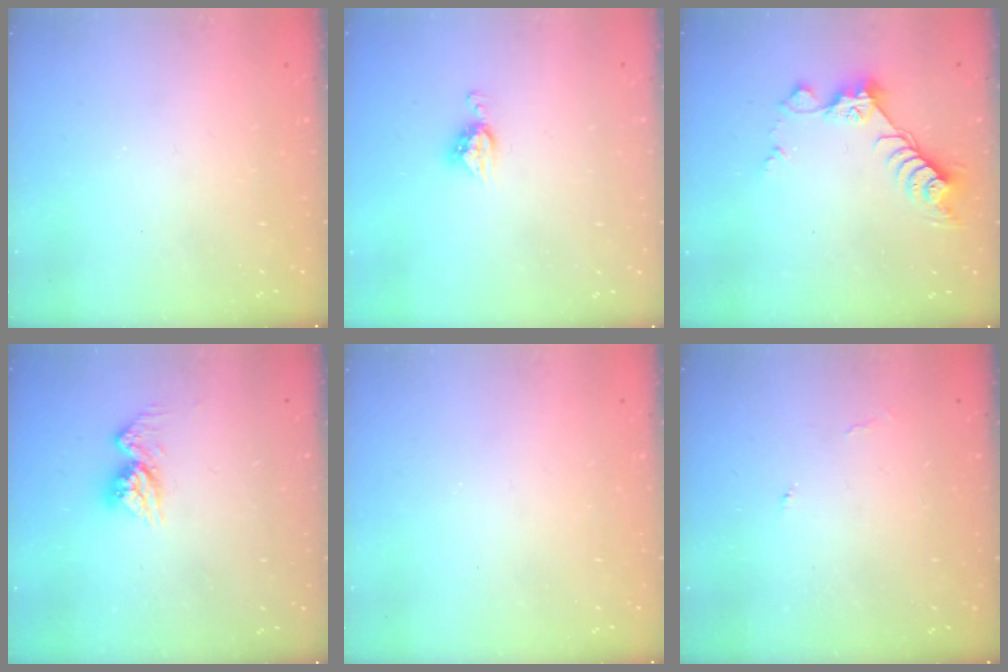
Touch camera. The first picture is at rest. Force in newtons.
{"total": 6.5, "press": 6.5, "slide": 0.4}
{"total": 8.7, "press": 8.7, "slide": 0.5}
{"total": 10.0, "press": 9.9, "slide": 0.8}
{"total": 0.0}
{"total": 3.8, "press": 3.8, "slide": 0.4}